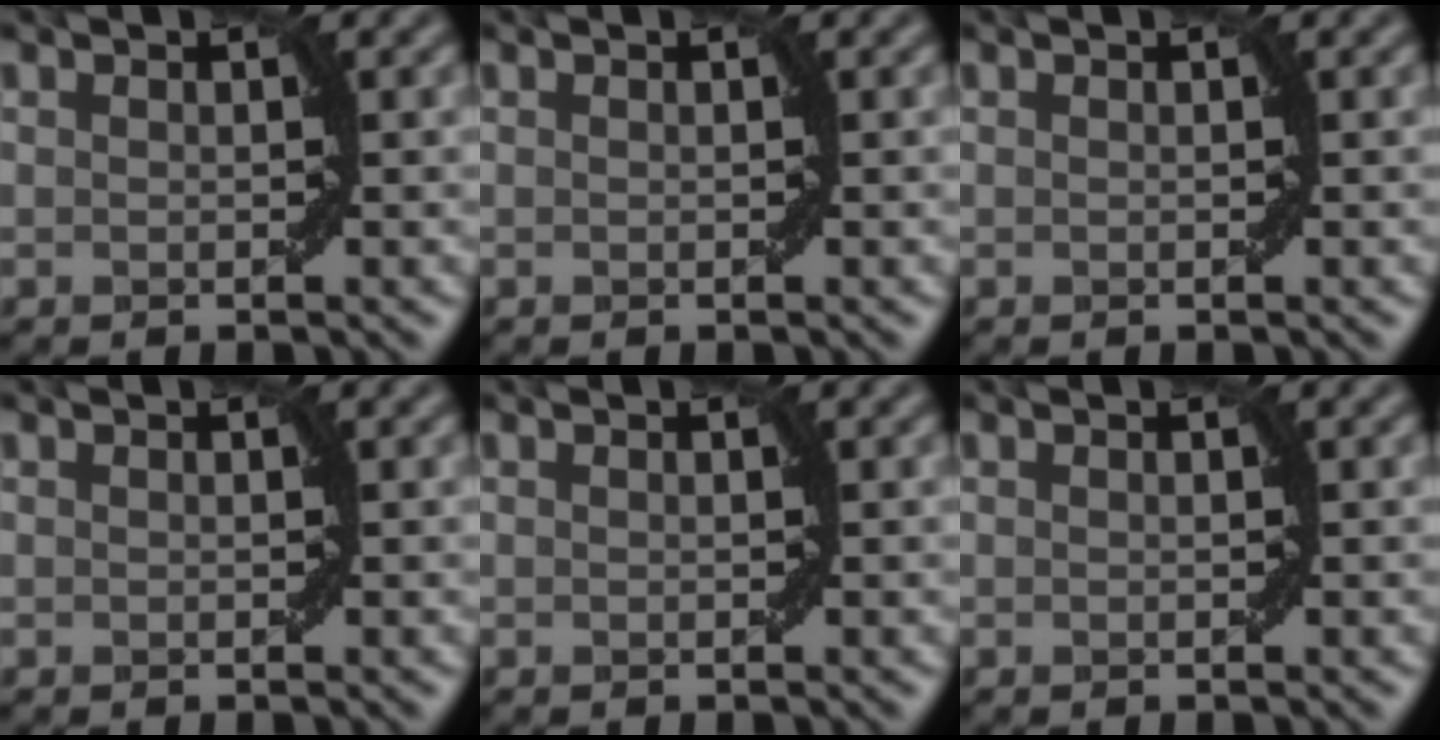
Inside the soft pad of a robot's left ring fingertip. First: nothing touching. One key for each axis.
{"total": 0.0}
{"total": 0.0}
{"total": 0.0}
{"total": 0.0}
{"total": 0.0}